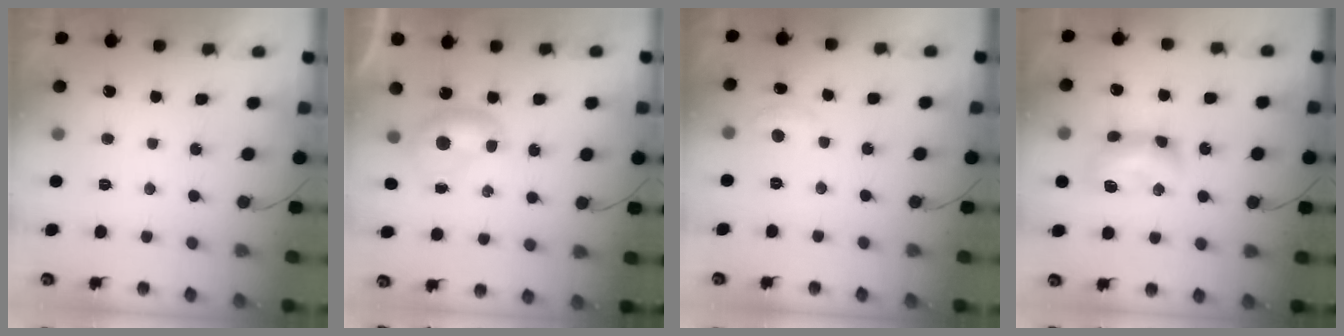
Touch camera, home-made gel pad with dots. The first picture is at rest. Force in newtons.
{"total": 6.5, "press": 6.4, "slide": 0.9}
{"total": 4.9, "press": 4.9, "slide": 0.6}
{"total": 10.5, "press": 10.5, "slide": 0.5}